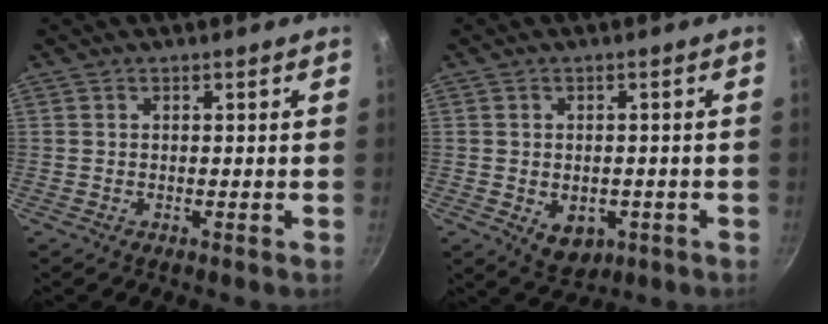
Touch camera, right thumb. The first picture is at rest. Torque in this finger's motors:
{"motor_torque": [-0.30, 0.41, 0.06, -0.04, 0.11]}